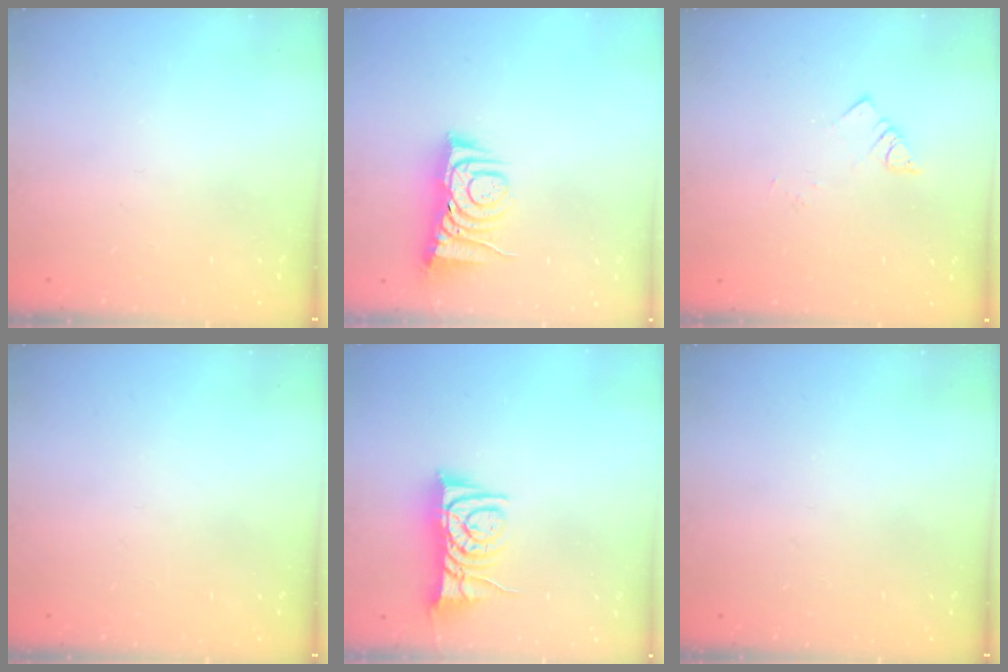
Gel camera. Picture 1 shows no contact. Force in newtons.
{"total": 7.3, "press": 7.2, "slide": 0.8}
{"total": 1.9, "press": 1.9, "slide": 0.1}
{"total": 0.0}
{"total": 10.4, "press": 10.4, "slide": 0.8}
{"total": 0.0}